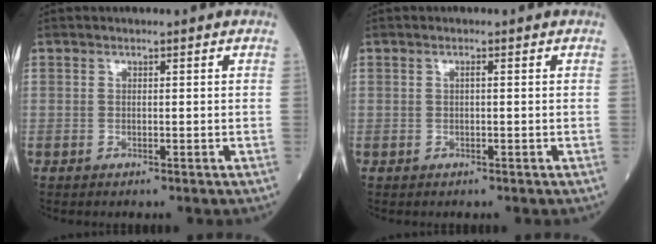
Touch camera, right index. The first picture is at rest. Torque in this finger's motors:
{"motor_torque": [-0.09, 0.03, -0.03, 0.01]}